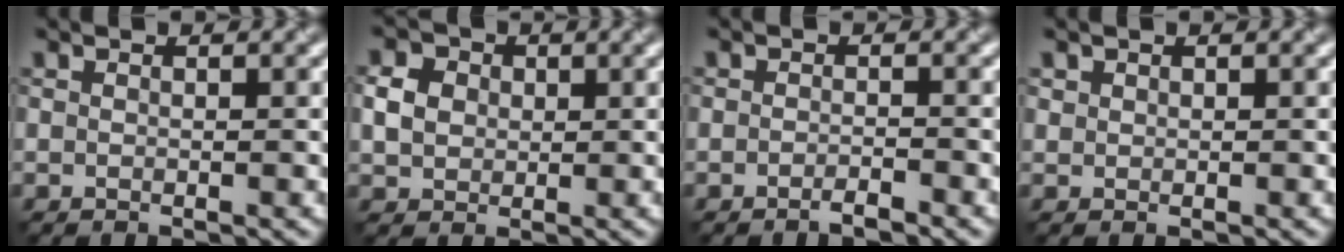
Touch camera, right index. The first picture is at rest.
{"total": 2.1, "force": [0.1, 2.0, 0.7], "torque": [-0.025, 0.009, 0.010]}
{"total": 1.4, "force": [-1.4, -0.2, 0.1], "torque": [-0.006, 0.004, -0.018]}
{"total": 0.7, "force": [0.1, -0.1, -0.7], "torque": [0.005, 0.005, 0.014]}